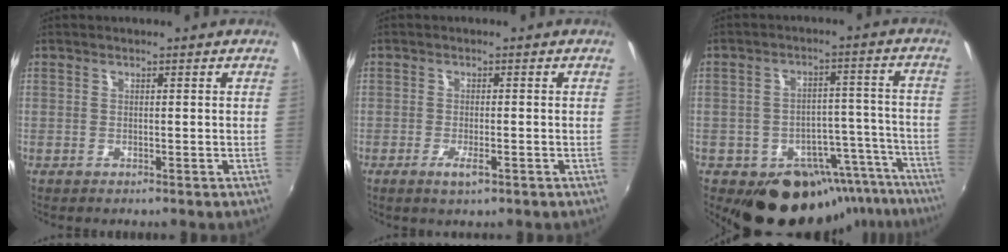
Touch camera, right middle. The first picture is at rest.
{"total": 2.9, "force": [-1.5, 0.7, 2.3], "torque": [-0.049, -0.008, -0.027]}
{"total": 17.6, "force": [-13.5, 10.1, 4.9], "torque": [-0.072, 0.056, -0.156]}